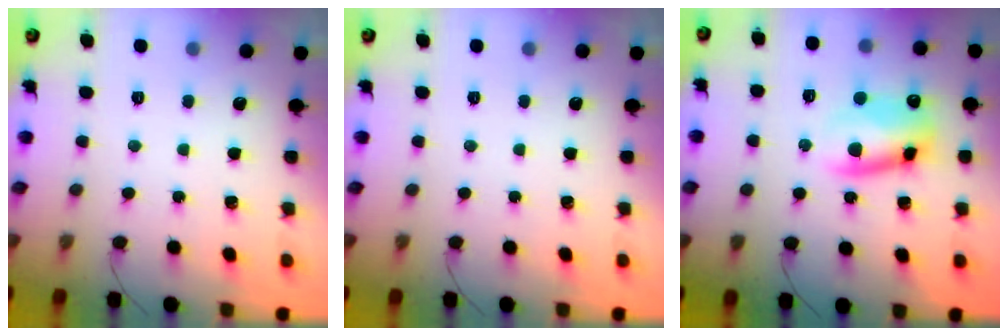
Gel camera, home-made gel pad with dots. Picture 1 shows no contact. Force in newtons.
{"total": 0.0}
{"total": 9.4, "press": 9.3, "slide": 1.5}